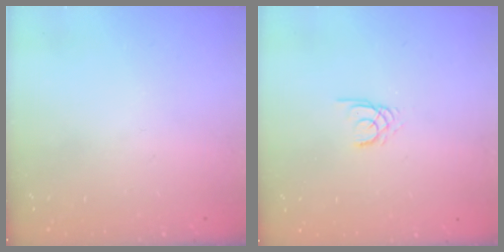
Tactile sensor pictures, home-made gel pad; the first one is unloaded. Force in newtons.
{"total": 2.4, "press": 2.4, "slide": 0.1}